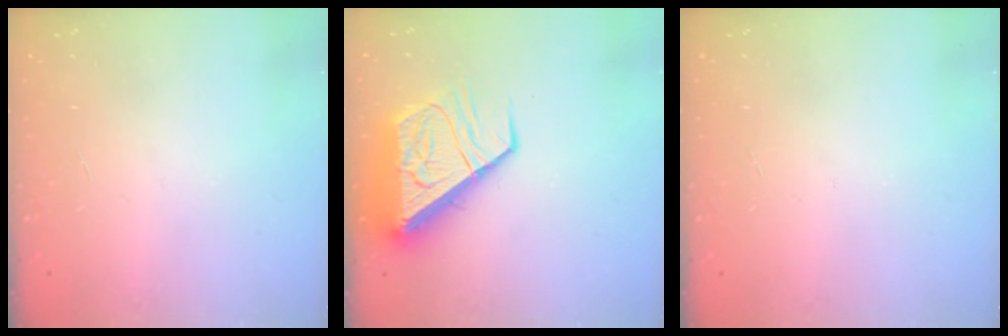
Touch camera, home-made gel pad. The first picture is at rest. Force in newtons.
{"total": 12.1, "press": 12.0, "slide": 1.2}
{"total": 0.0}